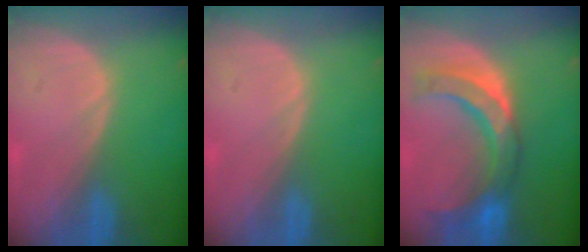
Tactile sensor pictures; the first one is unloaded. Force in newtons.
{"total": 0.0}
{"total": 9.5, "press": 9.2, "slide": 2.5}